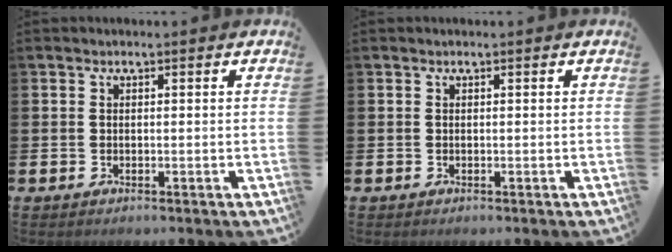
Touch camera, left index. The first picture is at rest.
{"total": 0.0}